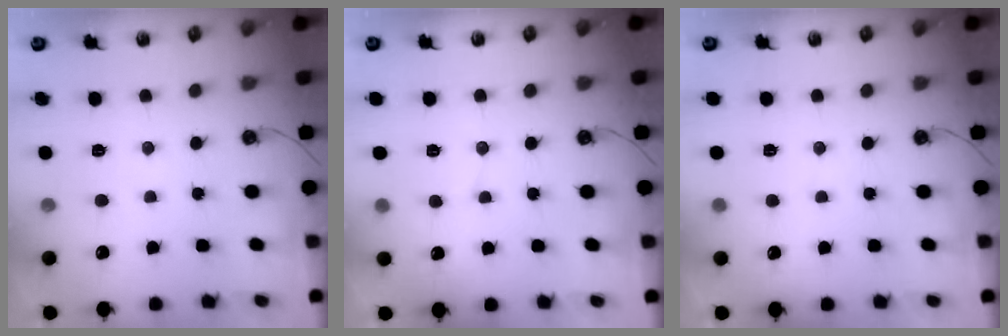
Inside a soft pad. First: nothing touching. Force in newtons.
{"total": 3.4, "press": 3.4, "slide": 0.4}
{"total": 1.2, "press": 1.2, "slide": 0.1}